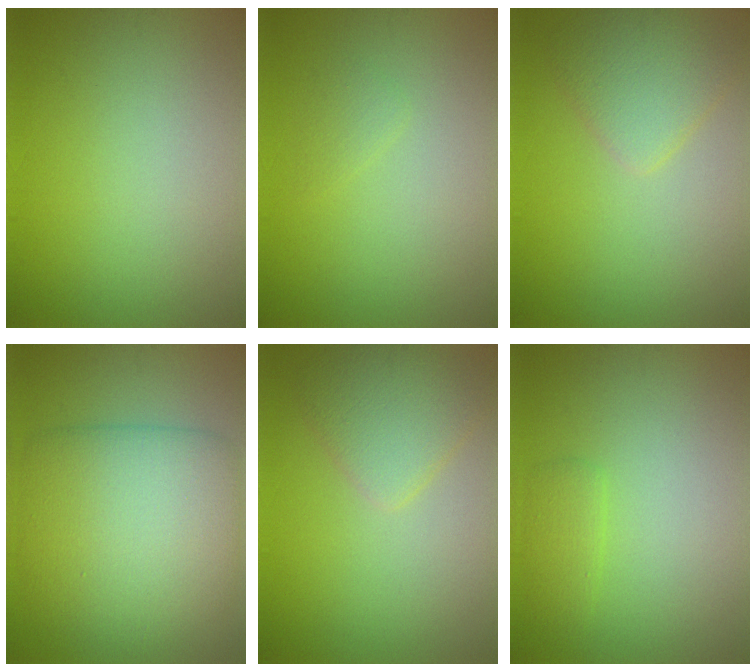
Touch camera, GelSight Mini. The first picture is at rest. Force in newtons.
{"total": 0.9, "press": 0.9, "slide": 0.0}
{"total": 3.4, "press": 3.4, "slide": 0.2}
{"total": 9.8, "press": 9.8, "slide": 0.3}
{"total": 3.4, "press": 3.4, "slide": 0.2}
{"total": 1.5, "press": 1.5, "slide": 0.1}